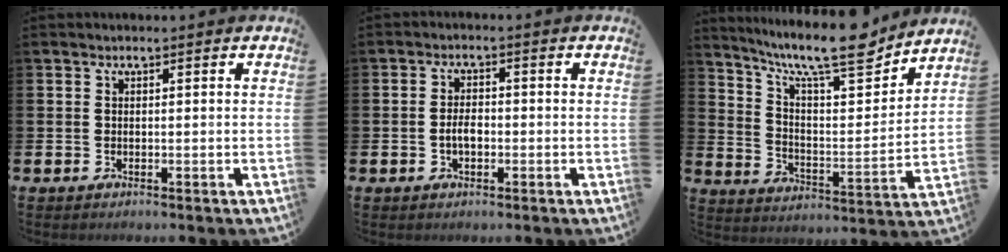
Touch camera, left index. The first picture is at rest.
{"total": 2.6, "force": [-0.6, 1.5, 2.1], "torque": [-0.030, 0.001, -0.013]}
{"total": 12.5, "force": [10.3, 2.8, 6.4], "torque": [-0.124, -0.069, 0.173]}